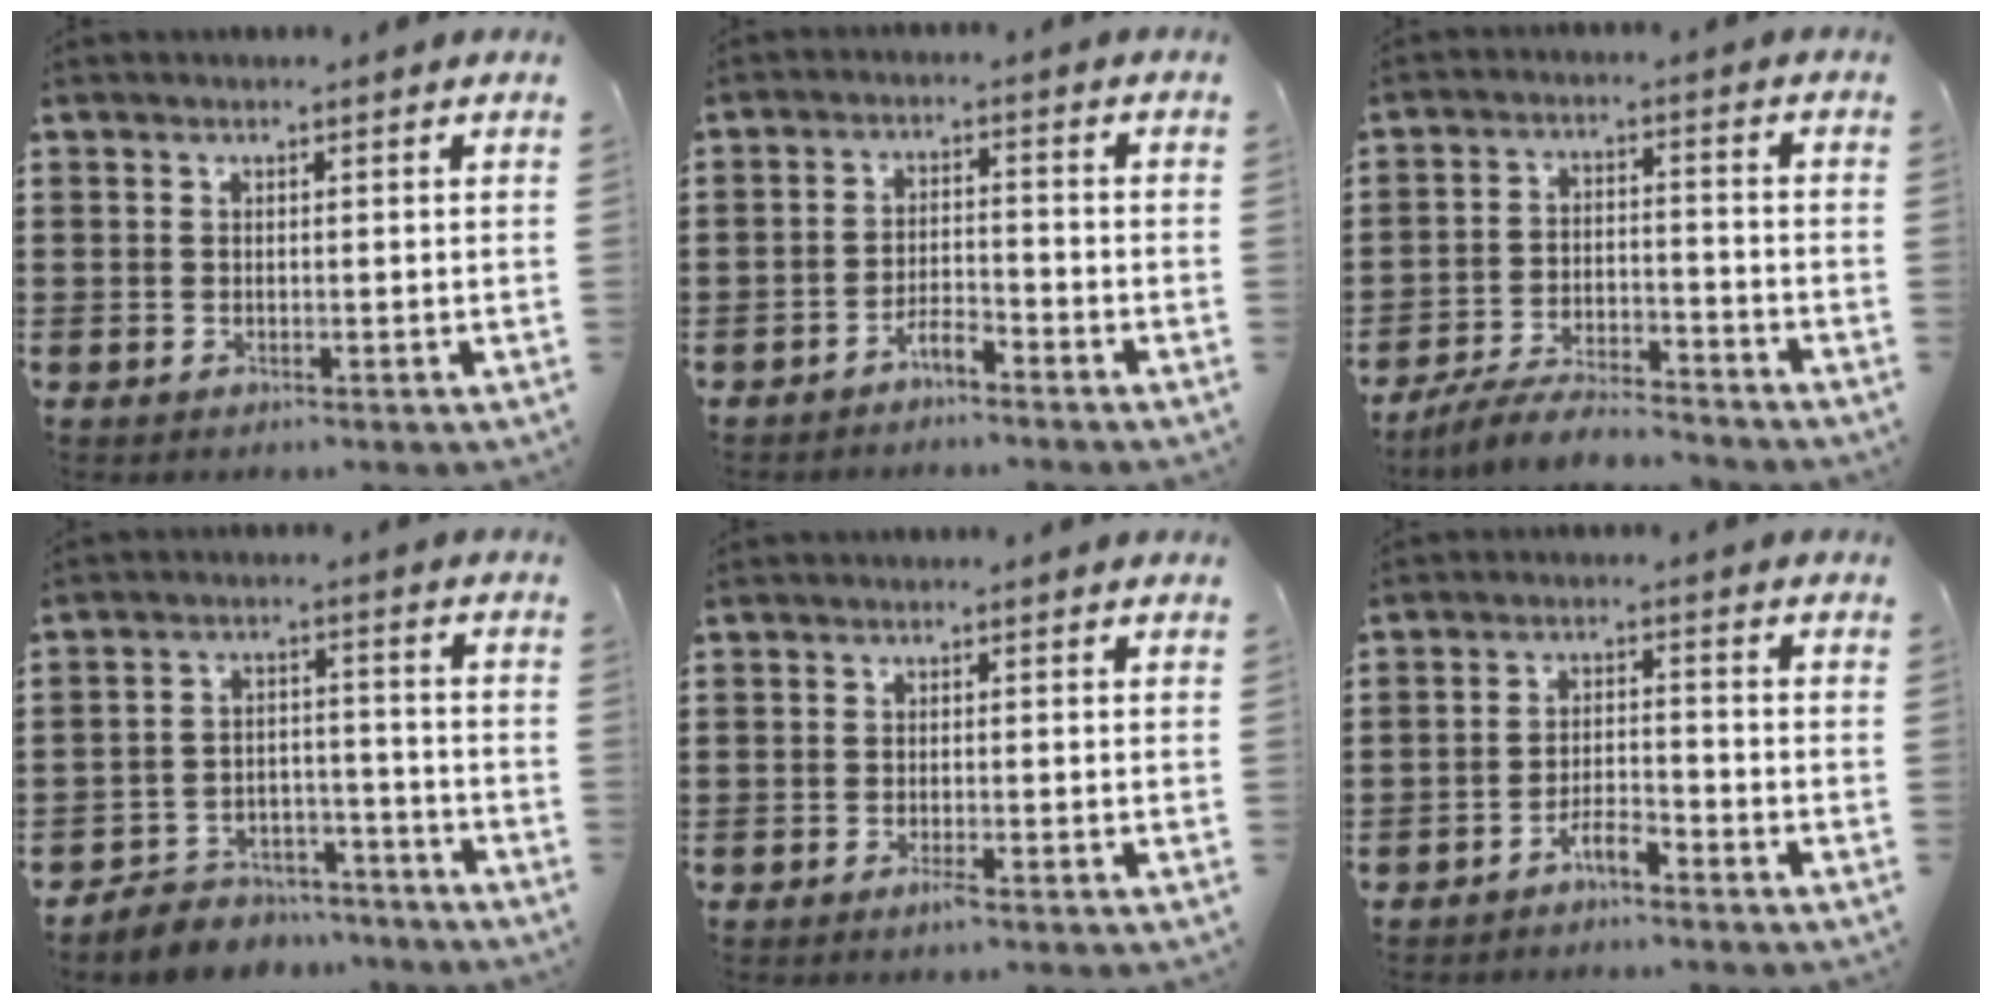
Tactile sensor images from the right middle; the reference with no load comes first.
{"total": 3.5, "force": [-3.3, 0.6, 0.9], "torque": [-0.028, 0.003, -0.070]}
{"total": 6.9, "force": [-6.5, 0.8, 2.2], "torque": [-0.043, 0.006, -0.125]}
{"total": 5.6, "force": [-5.4, 1.5, 0.1], "torque": [-0.002, 0.017, -0.111]}
{"total": 1.3, "force": [-0.9, 0.1, 1.0], "torque": [-0.018, -0.003, -0.015]}
{"total": 3.7, "force": [-3.5, 0.6, 1.2], "torque": [-0.032, 0.005, -0.073]}